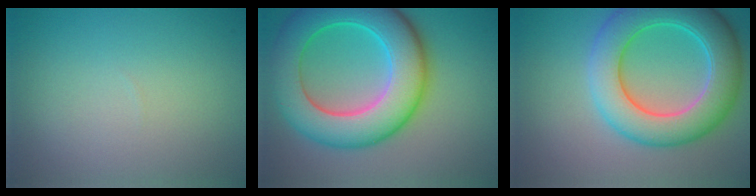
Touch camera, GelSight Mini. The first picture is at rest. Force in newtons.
{"total": 10.6, "press": 10.6, "slide": 0.1}
{"total": 8.4, "press": 8.4, "slide": 0.2}